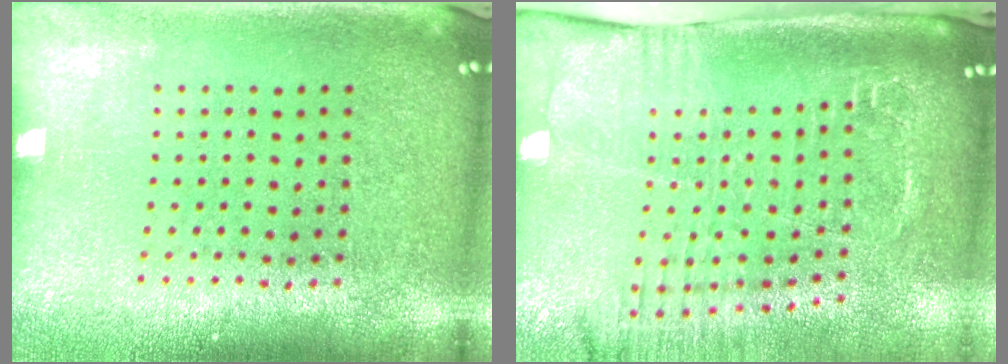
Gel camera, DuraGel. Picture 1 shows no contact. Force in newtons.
{"total": 2.7, "press": 2.1, "slide": 1.6}